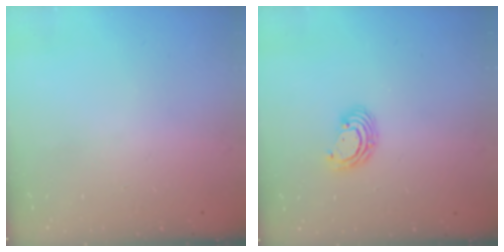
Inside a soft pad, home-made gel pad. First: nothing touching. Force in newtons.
{"total": 5.3, "press": 5.3, "slide": 0.2}